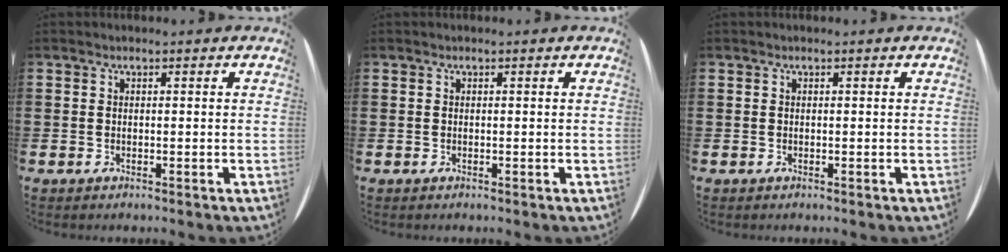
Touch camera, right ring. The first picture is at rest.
{"total": 0.0}
{"total": 0.0}